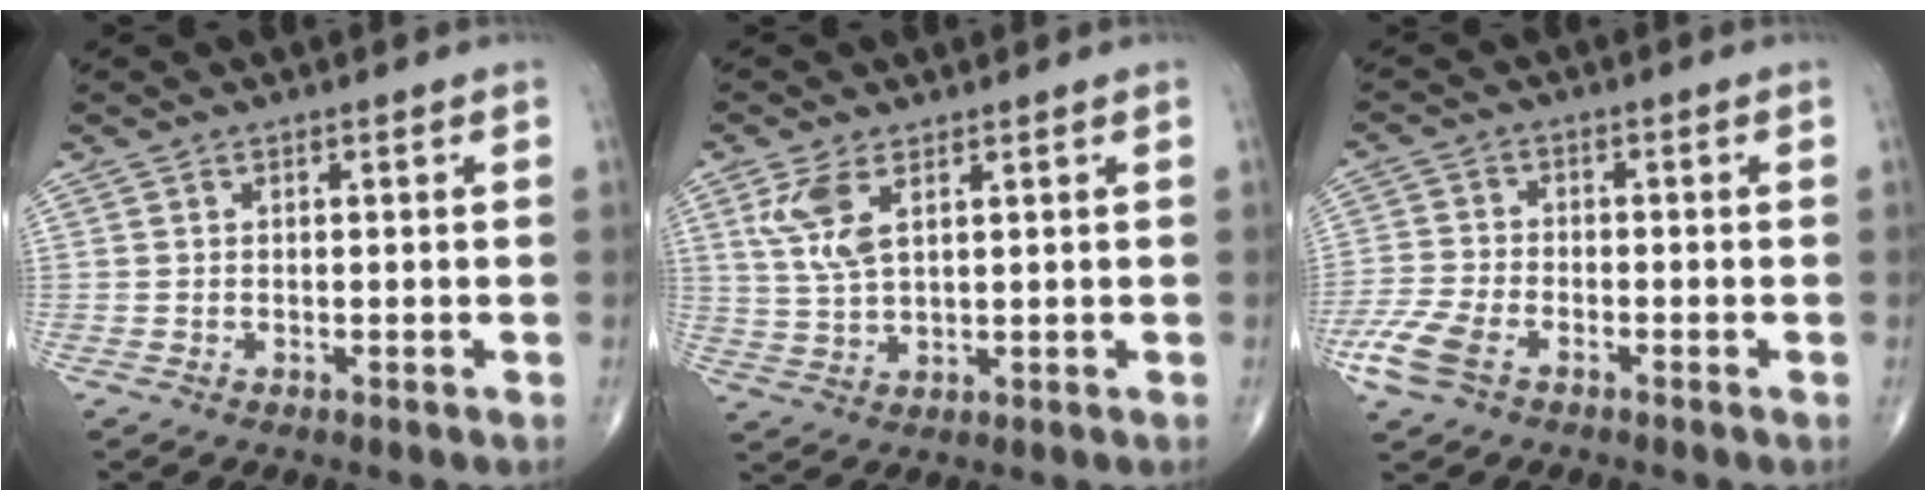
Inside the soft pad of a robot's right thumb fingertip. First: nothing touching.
{"total": 6.5, "force": [2.8, 2.7, 5.1], "torque": [-0.116, -0.005, 0.066]}
{"total": 7.2, "force": [-3.9, 3.9, 4.7], "torque": [-0.117, 0.007, -0.080]}